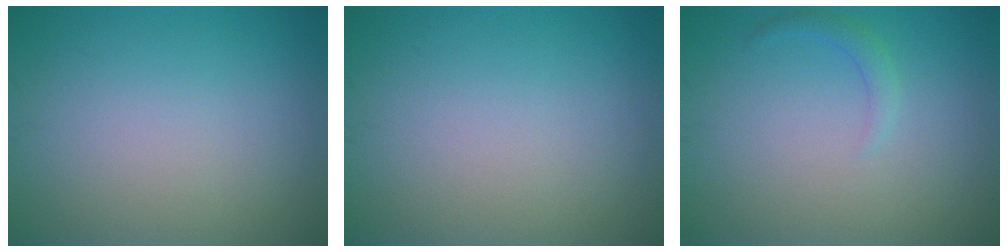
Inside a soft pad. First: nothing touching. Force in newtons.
{"total": 0.0}
{"total": 1.2, "press": 1.2, "slide": 0.1}